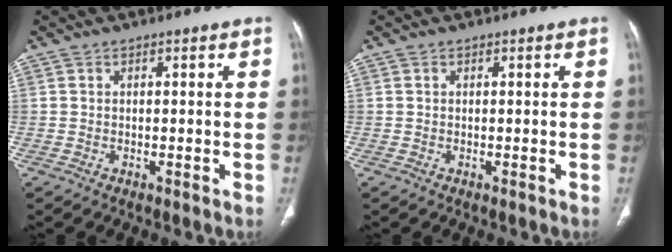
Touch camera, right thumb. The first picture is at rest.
{"total": 0.0}